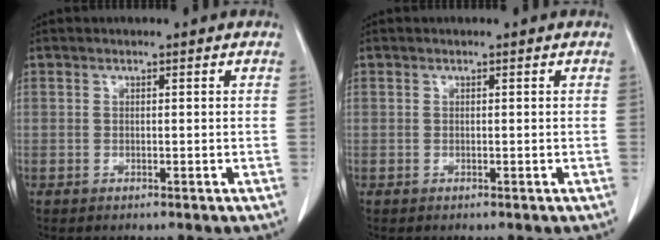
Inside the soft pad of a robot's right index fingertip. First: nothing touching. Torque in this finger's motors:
{"motor_torque": [0.00, 0.00, 0.00, 0.00]}